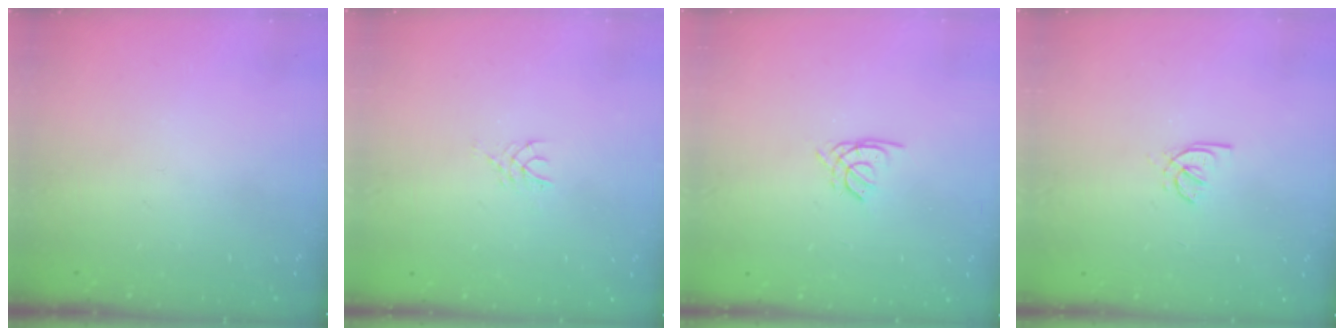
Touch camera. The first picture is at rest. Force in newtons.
{"total": 3.3, "press": 3.3, "slide": 0.4}
{"total": 1.4, "press": 1.4, "slide": 0.4}
{"total": 2.1, "press": 2.1, "slide": 0.6}